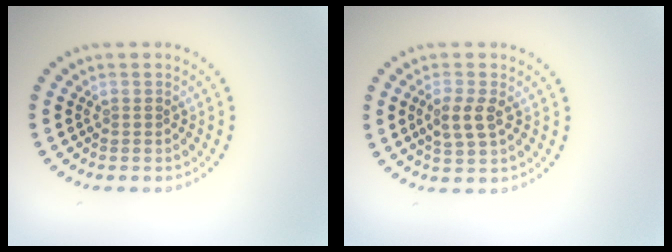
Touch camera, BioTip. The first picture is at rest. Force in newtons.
{"total": 2.6, "press": 2.5, "slide": 0.5}